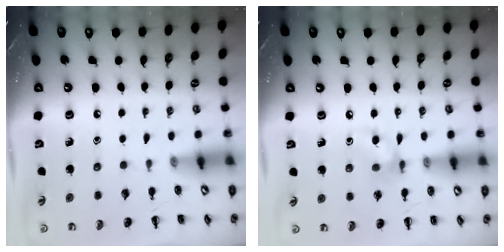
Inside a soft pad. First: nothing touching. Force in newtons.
{"total": 7.2, "press": 7.2, "slide": 1.0}